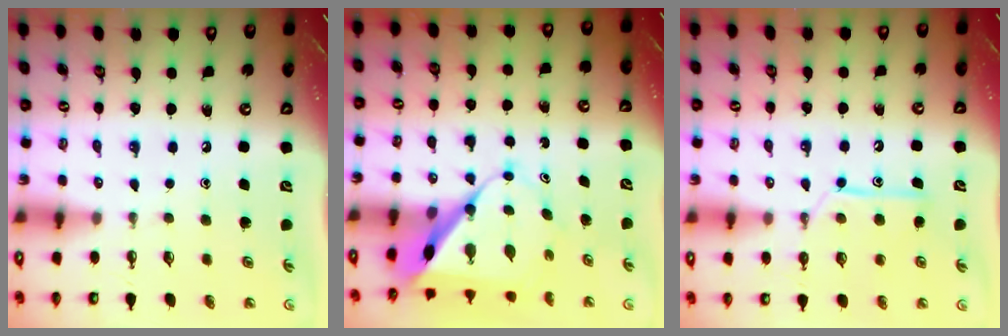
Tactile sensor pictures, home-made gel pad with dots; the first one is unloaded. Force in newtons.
{"total": 9.9, "press": 9.8, "slide": 1.0}
{"total": 11.8, "press": 11.7, "slide": 0.8}